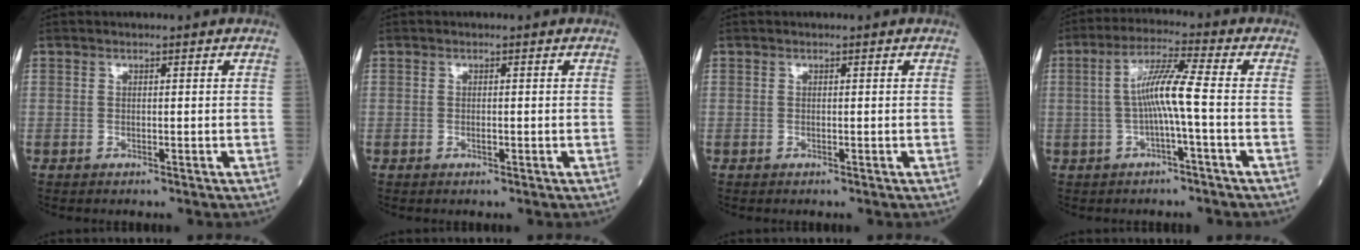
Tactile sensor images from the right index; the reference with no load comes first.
{"total": 0.6, "force": [-0.2, 0.1, 0.6], "torque": [-0.013, 0.000, -0.002]}
{"total": 0.0}
{"total": 6.9, "force": [-0.8, -0.5, 6.9], "torque": [-0.134, 0.013, -0.015]}